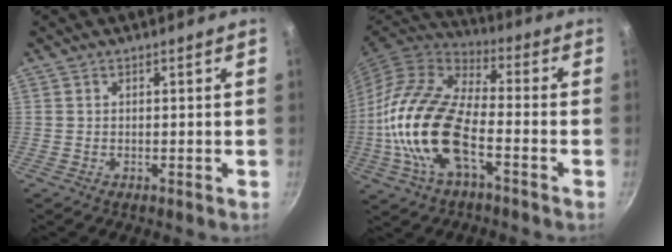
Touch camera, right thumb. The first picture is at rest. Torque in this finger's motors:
{"motor_torque": [2.66, 2.35, 2.41, -0.01, 0.89]}